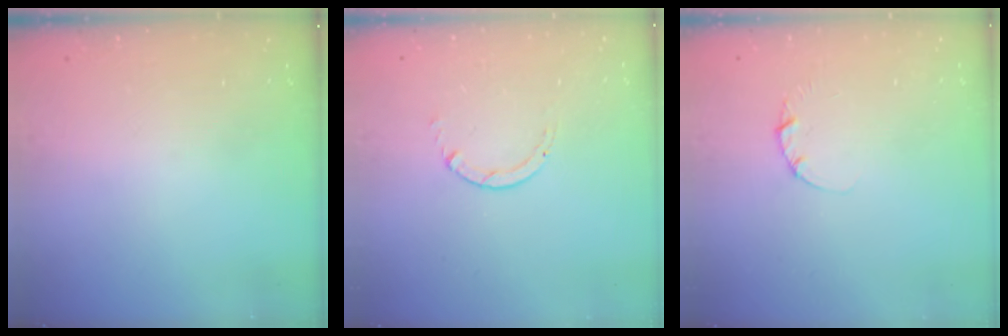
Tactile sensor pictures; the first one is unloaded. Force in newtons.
{"total": 0.6, "press": 0.5, "slide": 0.1}
{"total": 1.3, "press": 1.3, "slide": 0.2}